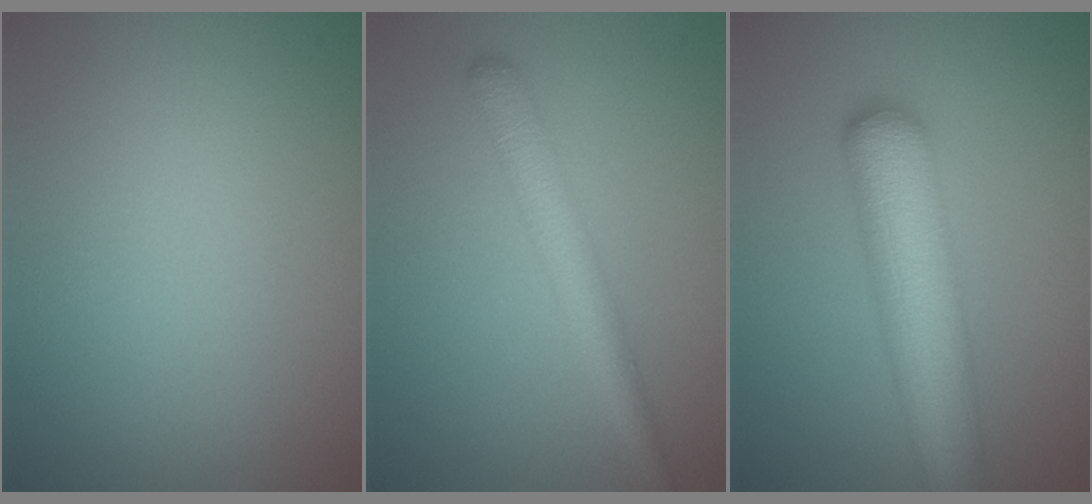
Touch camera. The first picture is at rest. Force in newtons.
{"total": 3.3, "press": 3.3, "slide": 0.1}
{"total": 7.9, "press": 7.8, "slide": 0.4}